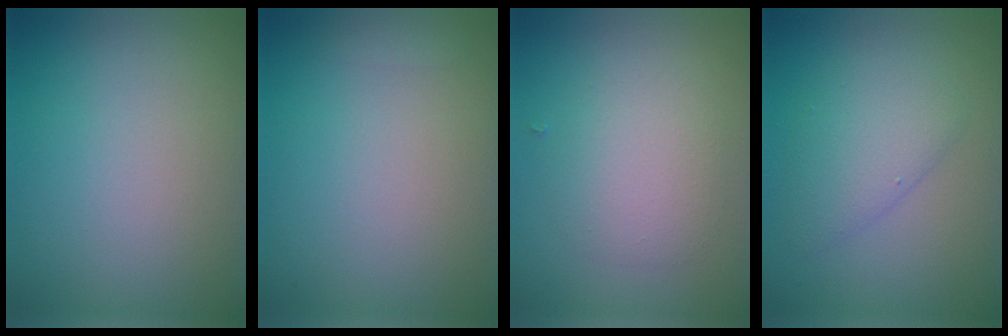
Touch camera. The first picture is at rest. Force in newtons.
{"total": 0.7, "press": 0.7, "slide": 0.1}
{"total": 3.0, "press": 3.0, "slide": 0.1}
{"total": 3.0, "press": 3.0, "slide": 0.3}